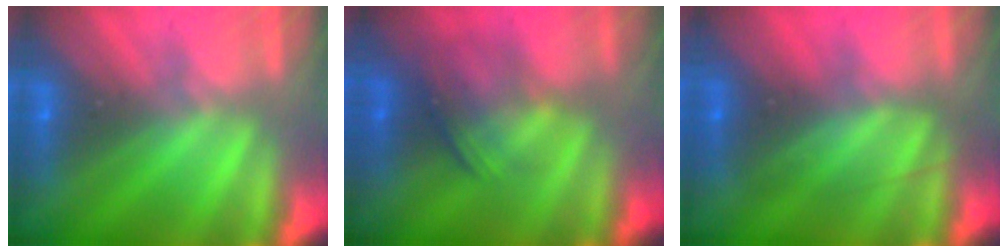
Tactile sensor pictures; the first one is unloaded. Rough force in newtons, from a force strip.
{"total": 1.9}
{"total": 2.4}